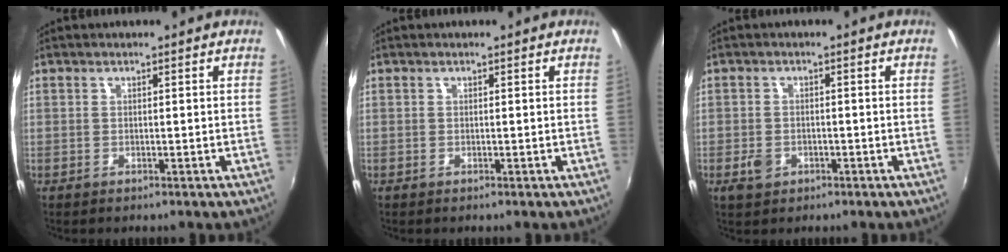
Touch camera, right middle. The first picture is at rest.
{"total": 0.0}
{"total": 3.1, "force": [-1.5, 2.4, 1.4], "torque": [-0.031, 0.000, -0.023]}